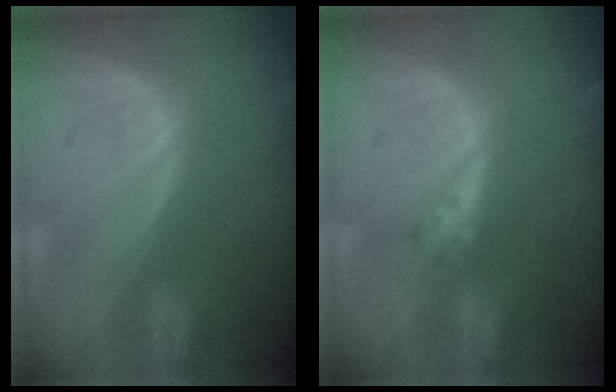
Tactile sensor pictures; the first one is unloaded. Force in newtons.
{"total": 2.1, "press": 1.8, "slide": 1.0}